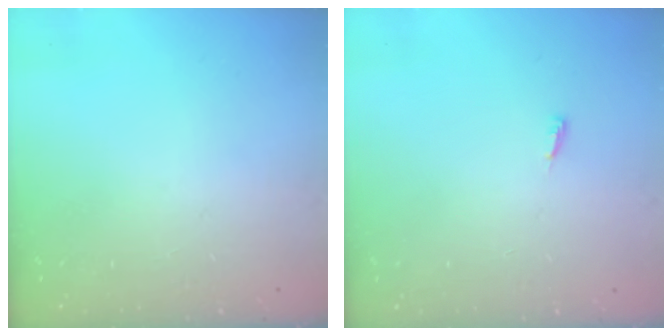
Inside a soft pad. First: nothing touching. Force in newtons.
{"total": 3.3, "press": 3.3, "slide": 0.8}